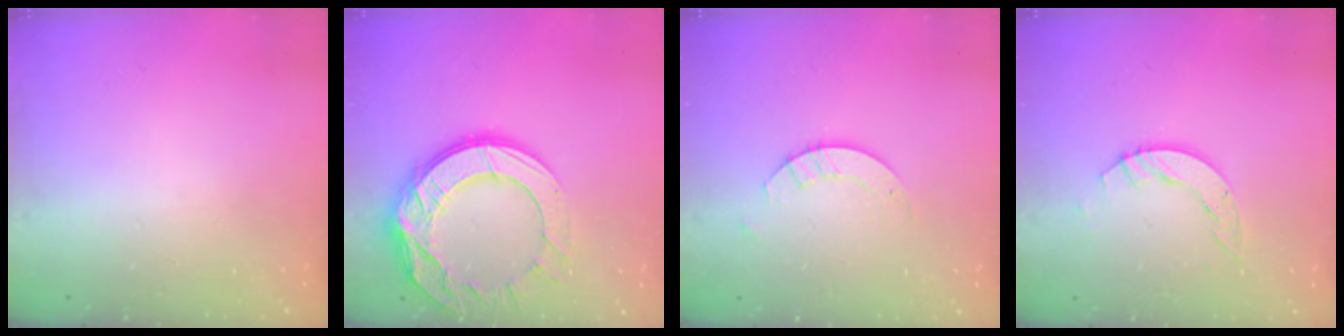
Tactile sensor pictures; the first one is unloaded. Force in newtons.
{"total": 17.2, "press": 17.1, "slide": 1.4}
{"total": 2.6, "press": 2.6, "slide": 0.2}
{"total": 5.0, "press": 5.0, "slide": 0.2}